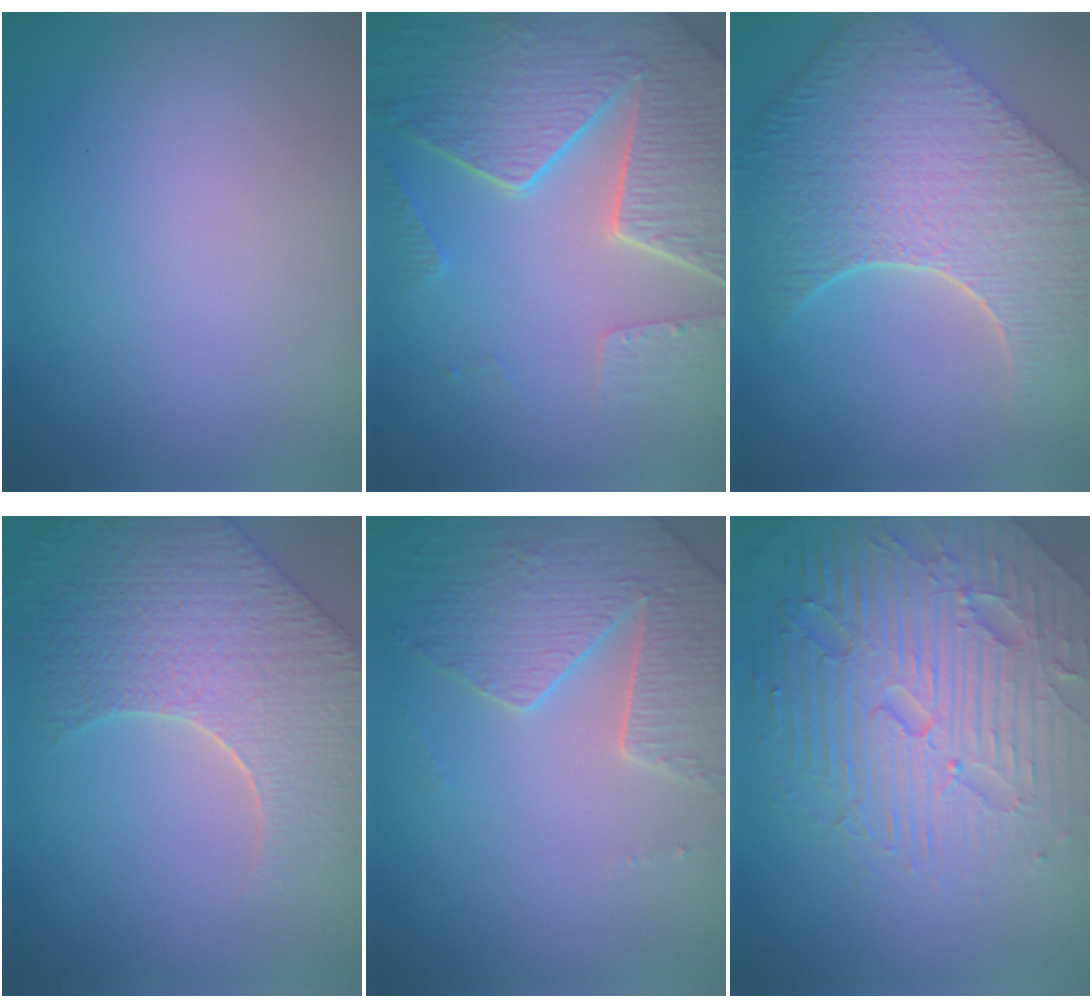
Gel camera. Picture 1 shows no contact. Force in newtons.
{"total": 8.4, "press": 6.2, "slide": 5.8}
{"total": 9.8, "press": 7.2, "slide": 6.6}
{"total": 8.7, "press": 6.3, "slide": 6.0}
{"total": 4.1, "press": 4.1, "slide": 0.5}
{"total": 7.4, "press": 7.3, "slide": 1.6}